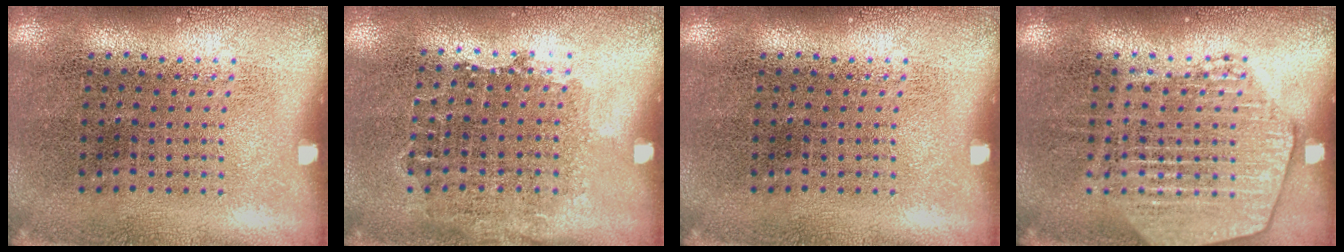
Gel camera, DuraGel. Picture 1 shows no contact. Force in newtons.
{"total": 0.9, "press": 0.8, "slide": 0.5}
{"total": 0.0}
{"total": 2.8, "press": 2.7, "slide": 0.4}